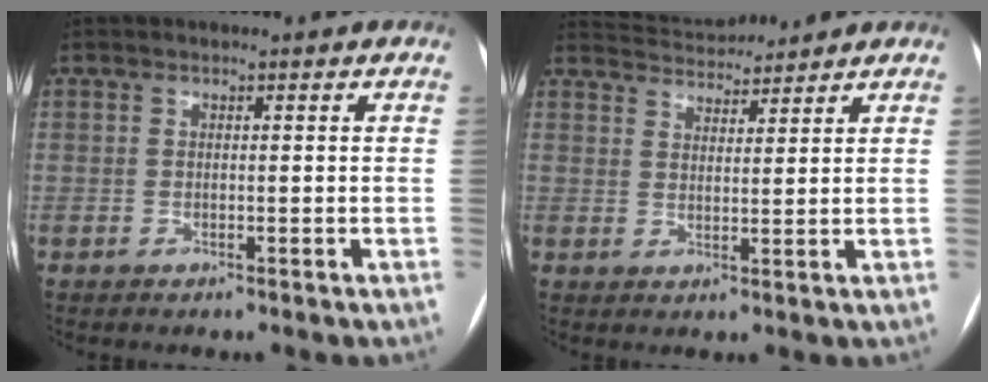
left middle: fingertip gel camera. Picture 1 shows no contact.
{"total": 5.4, "force": [5.4, 0.2, -0.2], "torque": [-0.007, 0.020, 0.091]}